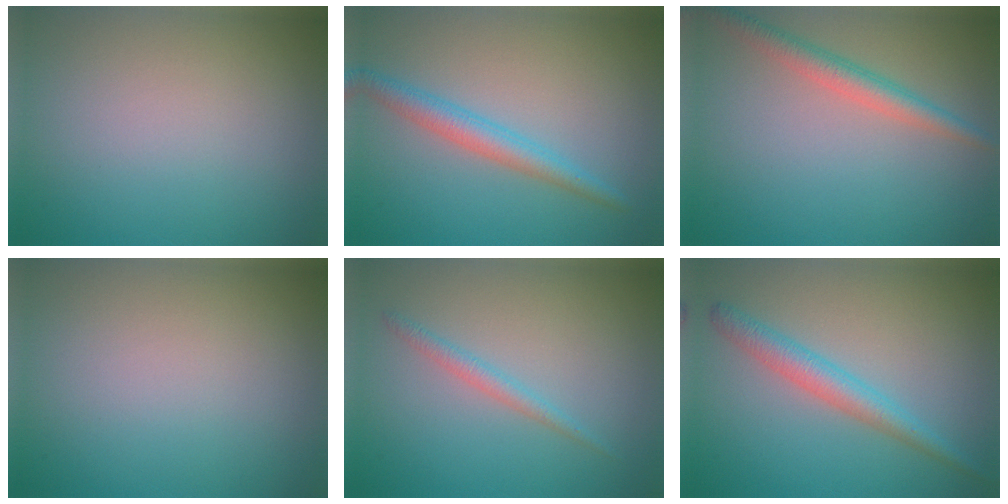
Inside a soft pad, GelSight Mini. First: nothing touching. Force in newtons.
{"total": 2.7, "press": 2.7, "slide": 0.1}
{"total": 2.8, "press": 2.8, "slide": 0.1}
{"total": 0.0}
{"total": 1.4, "press": 1.4, "slide": 0.0}
{"total": 2.9, "press": 2.9, "slide": 0.0}